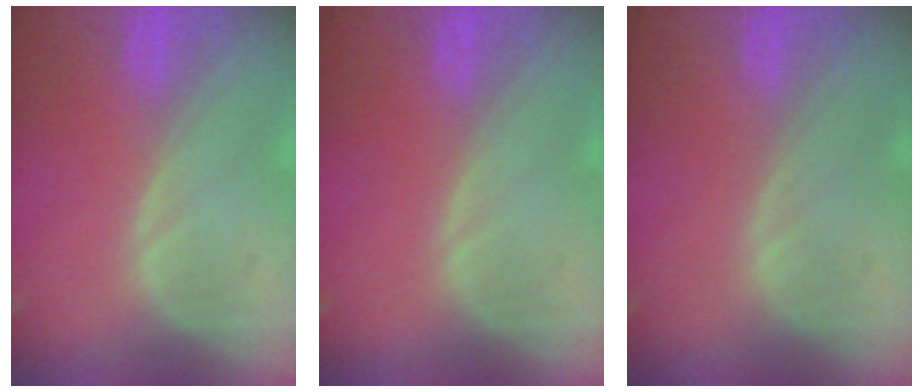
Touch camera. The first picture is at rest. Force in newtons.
{"total": 0.0}
{"total": 0.0}